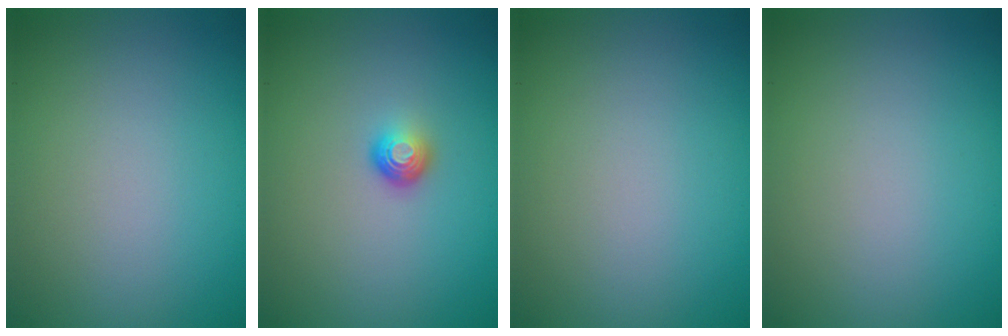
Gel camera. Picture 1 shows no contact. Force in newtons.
{"total": 1.6, "press": 1.0, "slide": 1.2}
{"total": 0.0}
{"total": 0.0}